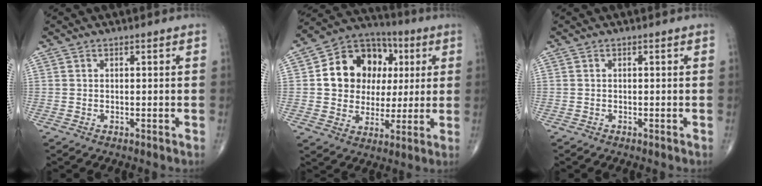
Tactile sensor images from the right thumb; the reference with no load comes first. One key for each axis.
{"total": 16.4, "fx": 3.0, "fy": 13.5, "fz": 8.8, "tx": -0.100, "ty": 0.016, "tz": 0.051}
{"total": 0.0}